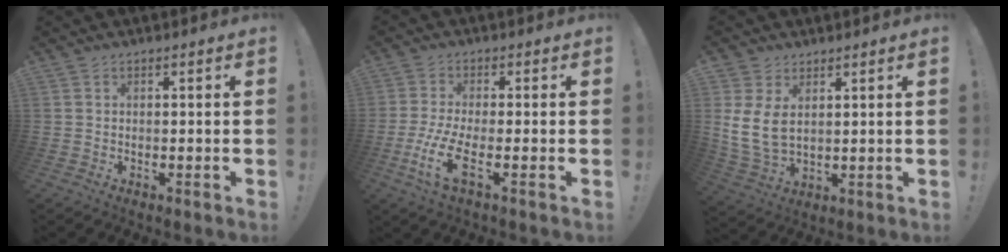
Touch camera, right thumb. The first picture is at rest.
{"total": 9.5, "force": [-2.7, 2.7, 8.7], "torque": [-0.190, -0.013, -0.050]}
{"total": 9.0, "force": [2.8, 5.5, 6.6], "torque": [-0.138, -0.019, 0.056]}